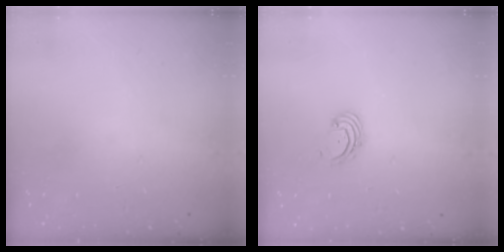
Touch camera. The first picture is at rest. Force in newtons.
{"total": 2.0, "press": 1.9, "slide": 0.6}